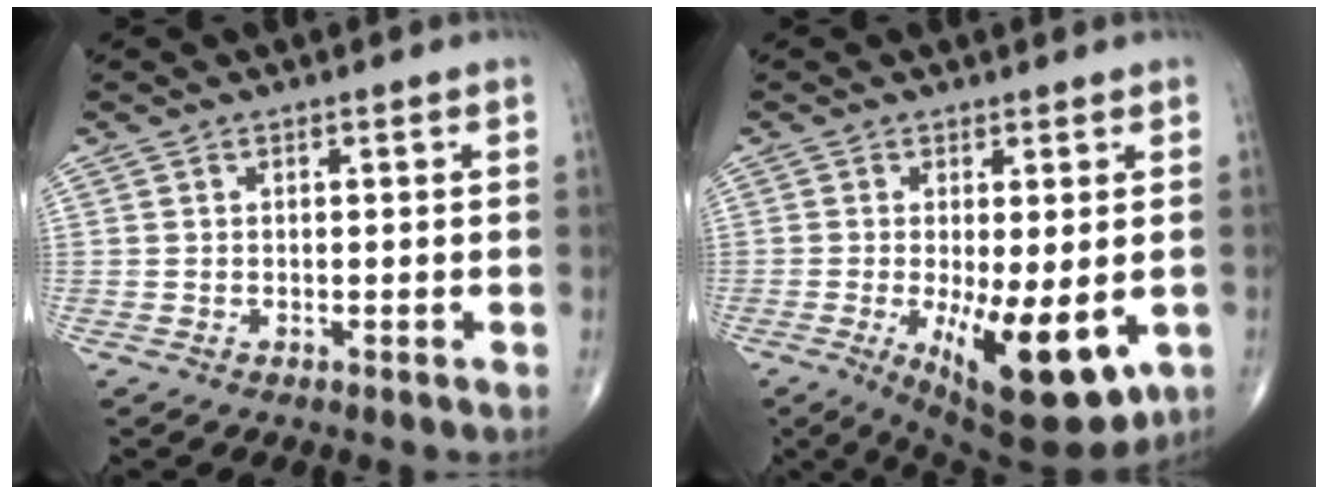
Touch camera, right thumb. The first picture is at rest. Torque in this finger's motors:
{"motor_torque": [1.25, 2.25, 0.80, 0.27, 0.40]}